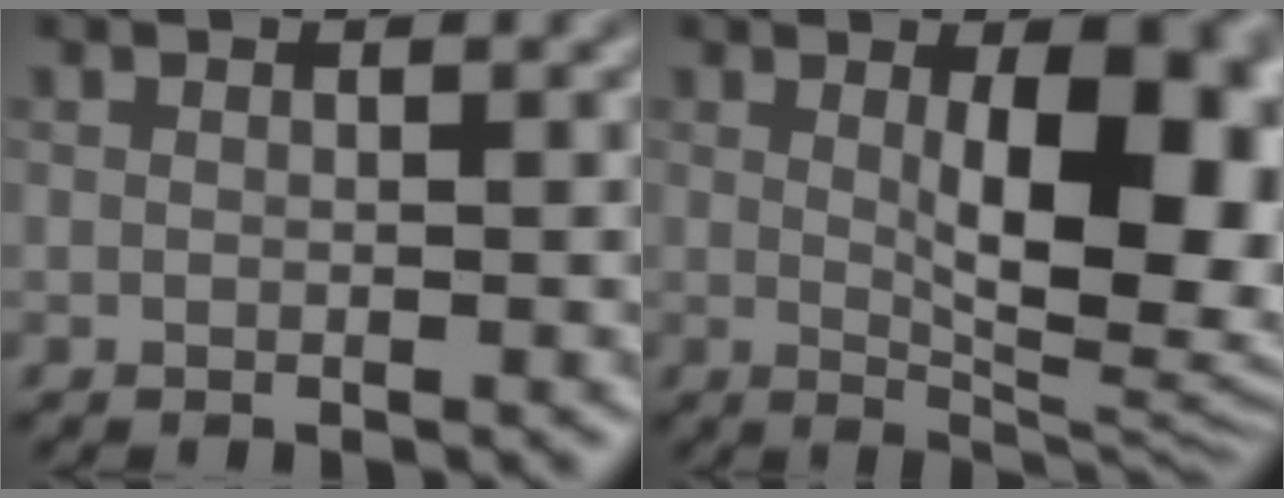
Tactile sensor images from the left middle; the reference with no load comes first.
{"total": 11.9, "force": [1.5, 4.7, 10.8], "torque": [-0.123, -0.004, 0.029]}